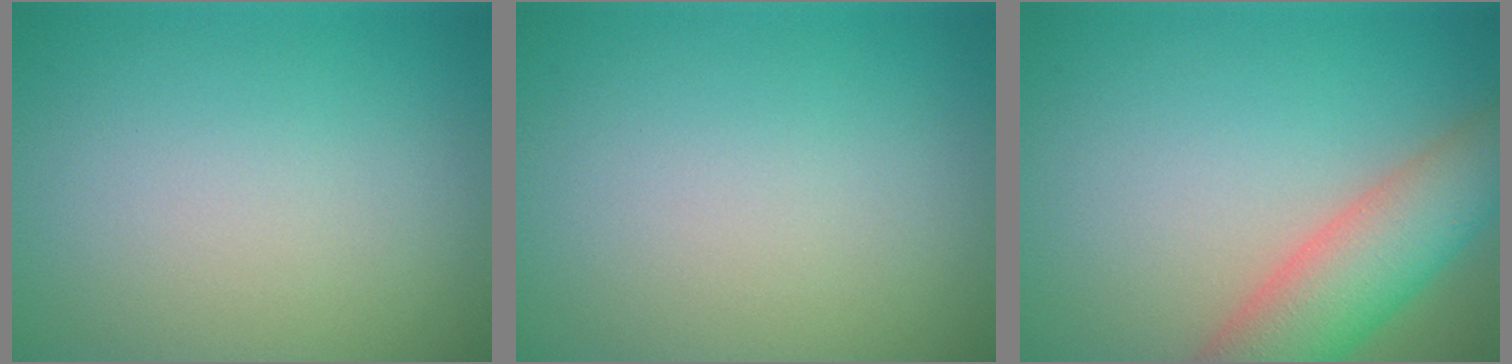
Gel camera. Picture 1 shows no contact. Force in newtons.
{"total": 0.0}
{"total": 7.0, "press": 7.0, "slide": 0.2}